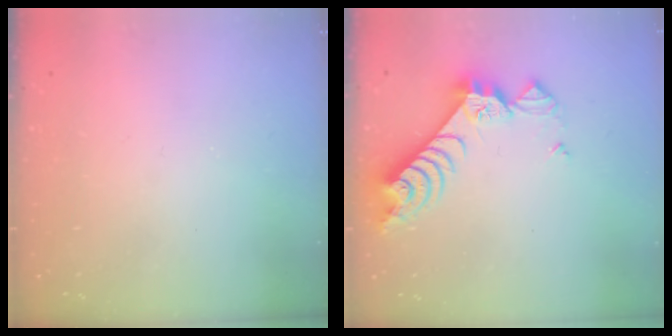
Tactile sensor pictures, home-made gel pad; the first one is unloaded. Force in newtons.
{"total": 8.4, "press": 8.4, "slide": 1.0}